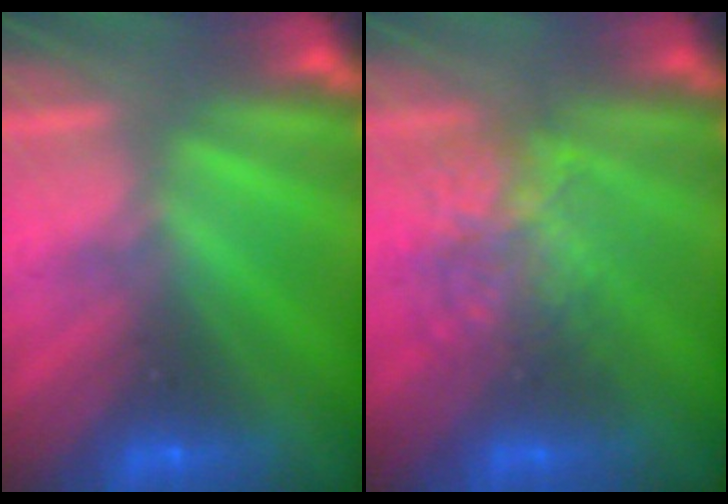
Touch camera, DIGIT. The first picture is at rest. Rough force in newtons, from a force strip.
{"total": 2.3}